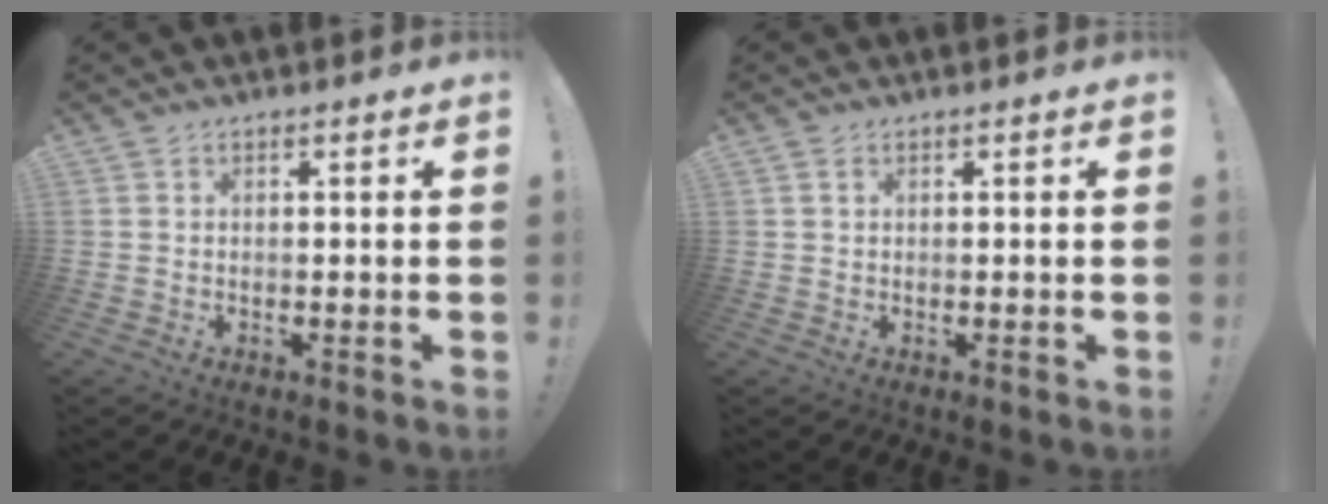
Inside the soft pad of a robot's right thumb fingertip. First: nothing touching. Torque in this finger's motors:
{"motor_torque": [-0.09, 0.00, -0.08, -0.22, 0.02]}